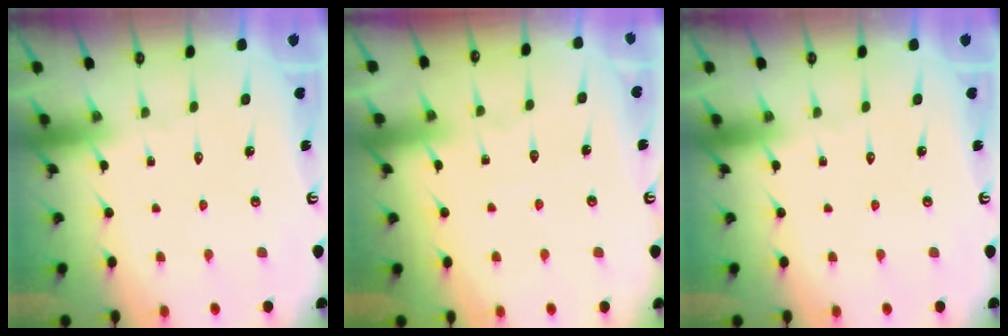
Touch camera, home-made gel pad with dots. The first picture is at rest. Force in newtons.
{"total": 3.8, "press": 3.8, "slide": 0.5}
{"total": 0.0}